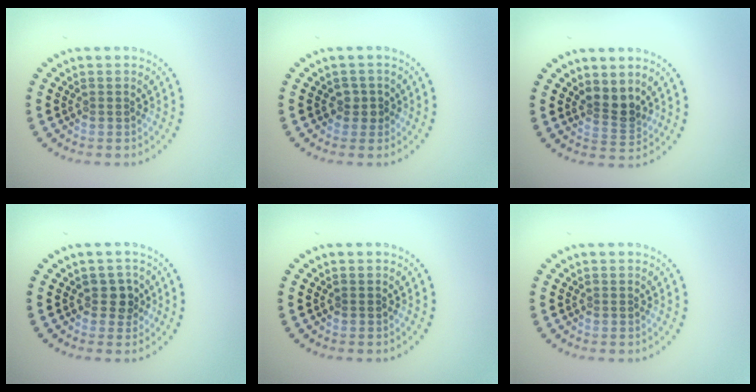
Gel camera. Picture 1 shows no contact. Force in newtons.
{"total": 1.3, "press": 1.1, "slide": 0.6}
{"total": 2.4, "press": 1.8, "slide": 1.6}
{"total": 1.7, "press": 1.5, "slide": 0.8}
{"total": 0.0}
{"total": 0.0}